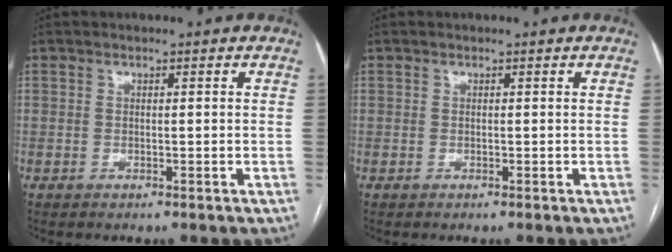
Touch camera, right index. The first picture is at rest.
{"total": 0.0}